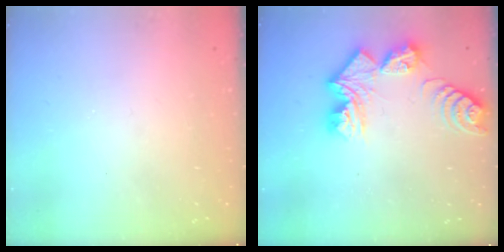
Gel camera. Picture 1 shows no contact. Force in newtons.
{"total": 14.4, "press": 14.3, "slide": 1.6}